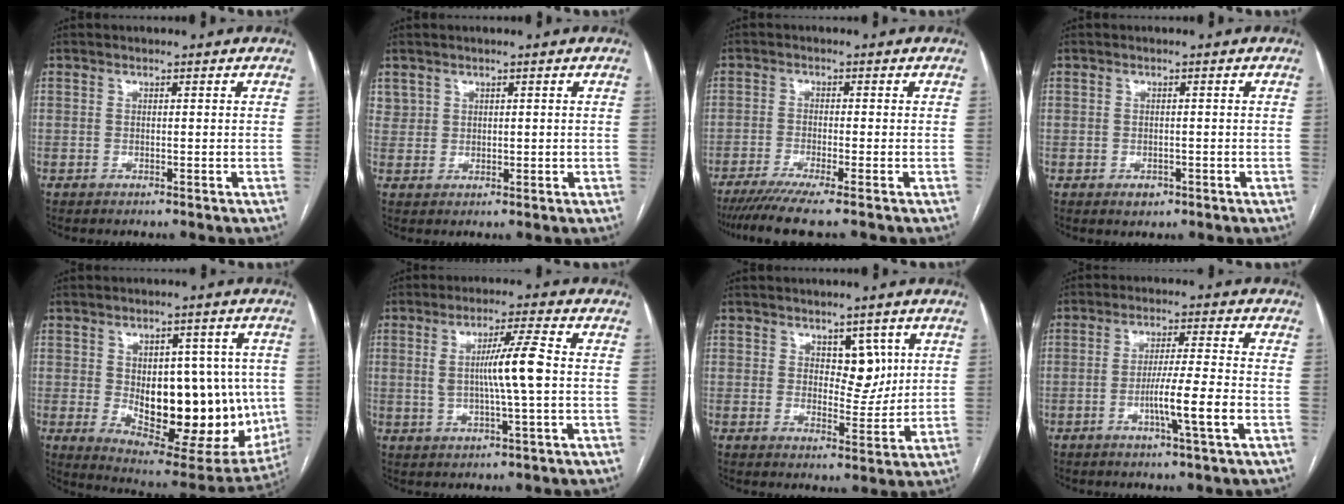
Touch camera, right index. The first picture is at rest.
{"total": 2.3, "force": [1.3, 1.8, 0.2], "torque": [0.005, 0.002, 0.025]}
{"total": 7.6, "force": [-6.0, -1.0, 4.5], "torque": [-0.065, -0.020, -0.098]}
{"total": 1.2, "force": [-0.5, 1.0, 0.4], "torque": [-0.003, 0.002, -0.002]}
{"total": 21.5, "force": [-1.5, 10.3, 18.9], "torque": [-0.241, -0.002, 0.008]}
{"total": 7.7, "force": [0.3, -0.2, 7.7], "torque": [-0.137, 0.001, 0.006]}
{"total": 5.2, "force": [2.1, 2.8, 3.8], "torque": [-0.046, 0.000, 0.035]}
{"total": 7.6, "force": [-2.6, -0.7, 7.1], "torque": [-0.123, -0.007, -0.048]}